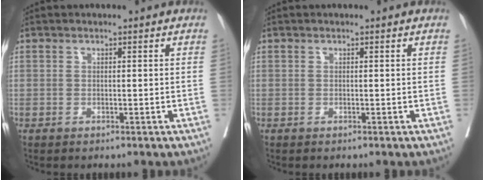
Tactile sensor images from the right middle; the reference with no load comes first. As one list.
[{"total": 0.0}]